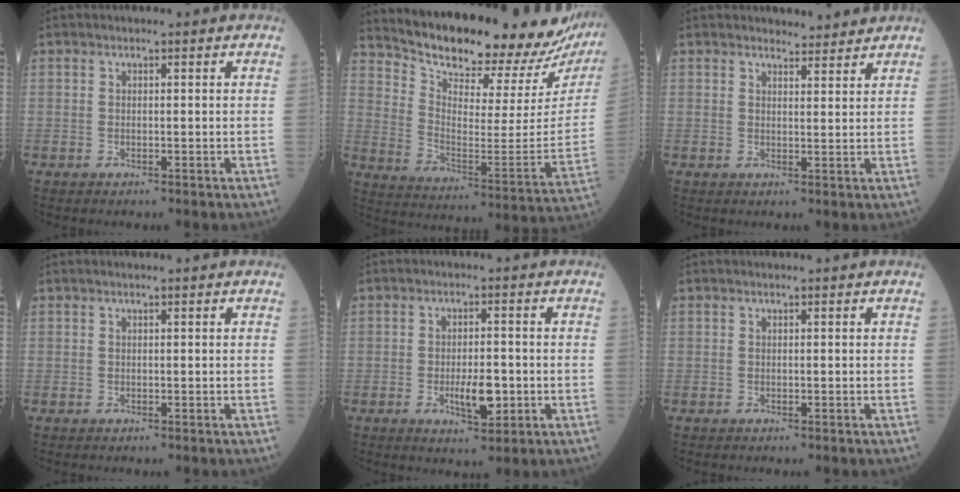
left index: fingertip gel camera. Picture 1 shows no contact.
{"total": 25.9, "force": [24.0, 5.0, 8.1], "torque": [-0.141, -0.096, 0.322]}
{"total": 3.4, "force": [3.4, 0.7, -0.1], "torque": [-0.004, 0.000, 0.042]}
{"total": 0.6, "force": [0.5, 0.1, 0.4], "torque": [-0.011, 0.008, 0.006]}
{"total": 5.3, "force": [-1.3, 1.9, 4.7], "torque": [-0.082, -0.003, -0.016]}
{"total": 0.0}